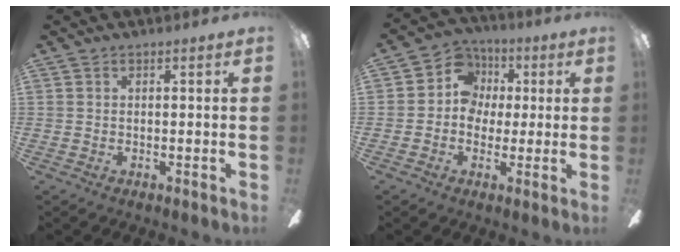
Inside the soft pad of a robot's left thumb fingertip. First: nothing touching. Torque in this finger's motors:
{"motor_torque": [0.02, -0.13, -0.09, 0.05, 0.00]}